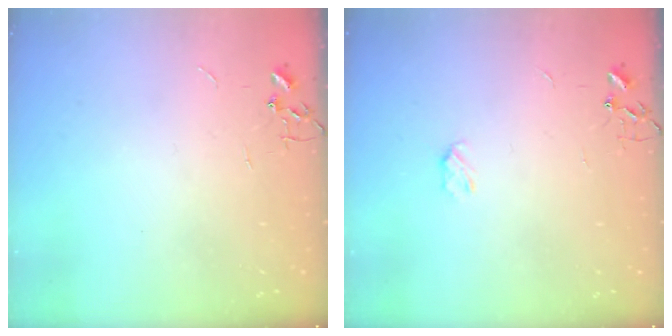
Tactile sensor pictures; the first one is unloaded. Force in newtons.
{"total": 3.5, "press": 3.4, "slide": 0.5}